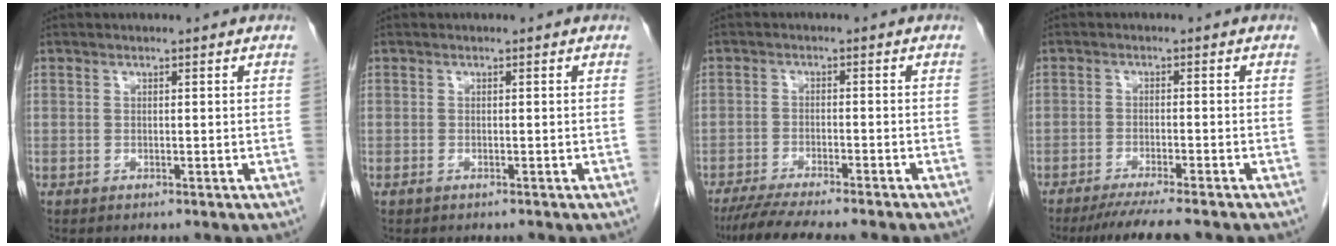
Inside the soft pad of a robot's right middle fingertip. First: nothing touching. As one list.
[{"total": 0.6, "force": [-0.5, 0.1, 0.3], "torque": [-0.008, 0.000, -0.008]}, {"total": 9.7, "force": [-8.3, 0.0, 5.1], "torque": [-0.066, -0.021, -0.126]}, {"total": 7.8, "force": [-6.6, -0.1, 4.1], "torque": [-0.053, -0.019, -0.102]}]